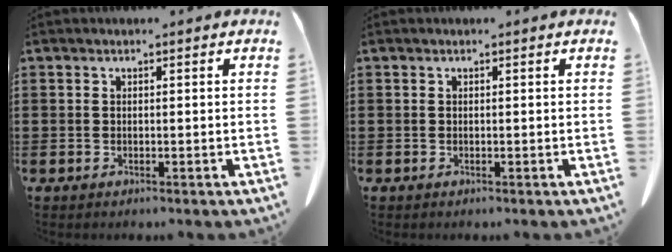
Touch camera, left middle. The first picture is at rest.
{"total": 0.0}